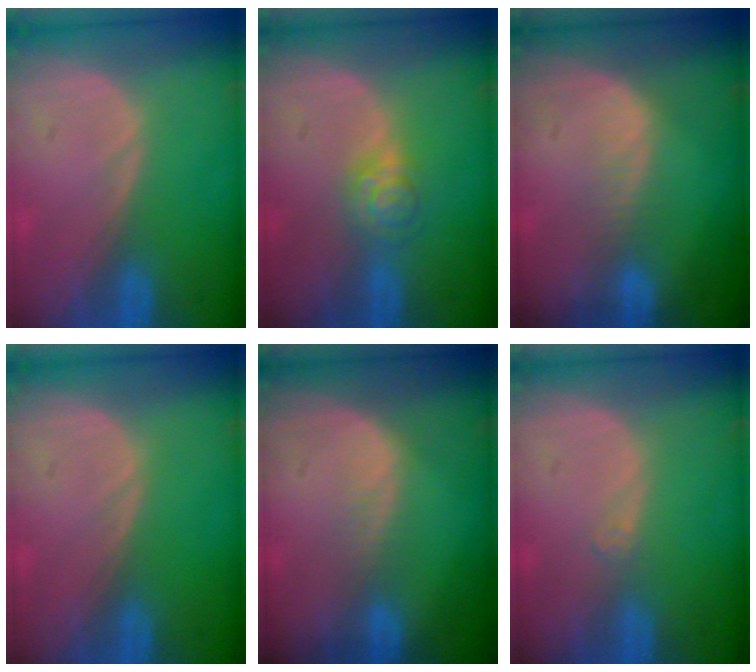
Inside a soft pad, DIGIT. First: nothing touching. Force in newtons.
{"total": 4.4, "press": 3.9, "slide": 2.0}
{"total": 2.4, "press": 2.4, "slide": 0.2}
{"total": 0.0}
{"total": 2.0, "press": 2.0, "slide": 0.1}
{"total": 0.9, "press": 0.7, "slide": 0.6}